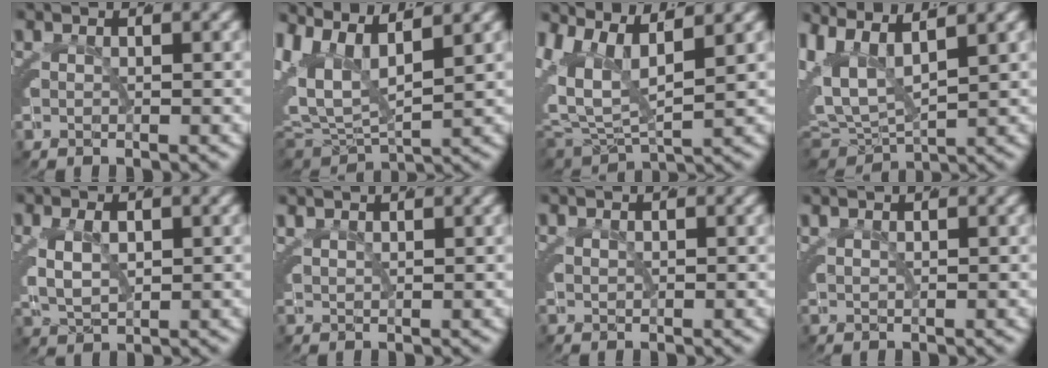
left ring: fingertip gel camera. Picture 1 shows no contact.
{"total": 9.2, "force": [1.9, 7.1, 5.5], "torque": [-0.113, 0.001, 0.020]}
{"total": 8.1, "force": [2.0, 6.4, 4.6], "torque": [-0.112, 0.004, 0.016]}
{"total": 11.2, "force": [2.5, 8.8, 6.3], "torque": [-0.135, -0.004, 0.026]}
{"total": 4.5, "force": [0.2, 3.8, 2.4], "torque": [-0.070, -0.013, 0.002]}
{"total": 2.5, "force": [1.6, 1.7, 0.8], "torque": [-0.029, -0.001, 0.026]}
{"total": 0.7, "force": [0.5, 0.5, 0.1], "torque": [-0.005, -0.001, 0.008]}
{"total": 1.6, "force": [1.1, 1.1, 0.5], "torque": [-0.015, 0.002, 0.017]}